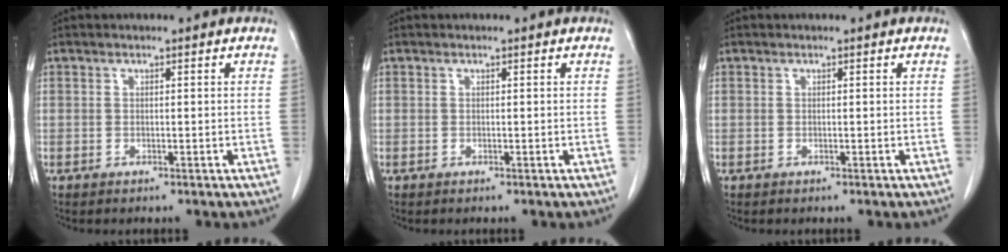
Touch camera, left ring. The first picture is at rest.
{"total": 0.0}
{"total": 0.0}